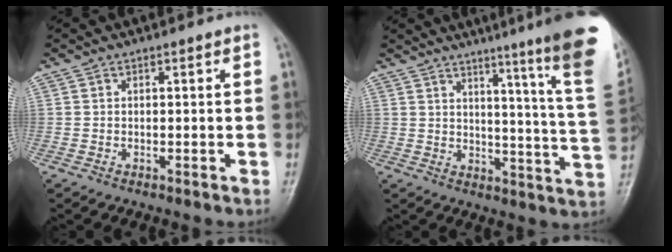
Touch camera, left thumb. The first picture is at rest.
{"total": 20.9, "force": [13.8, -0.3, 15.7], "torque": [-0.189, -0.100, 0.165]}